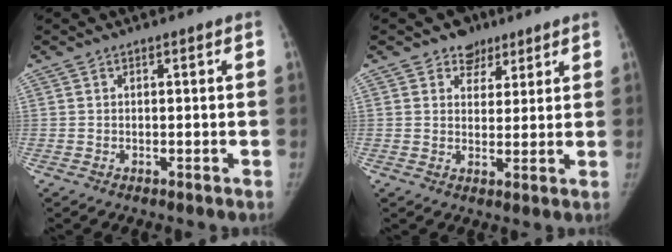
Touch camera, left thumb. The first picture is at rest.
{"total": 5.2, "force": [3.5, 3.8, 0.7], "torque": [0.017, -0.017, 0.051]}